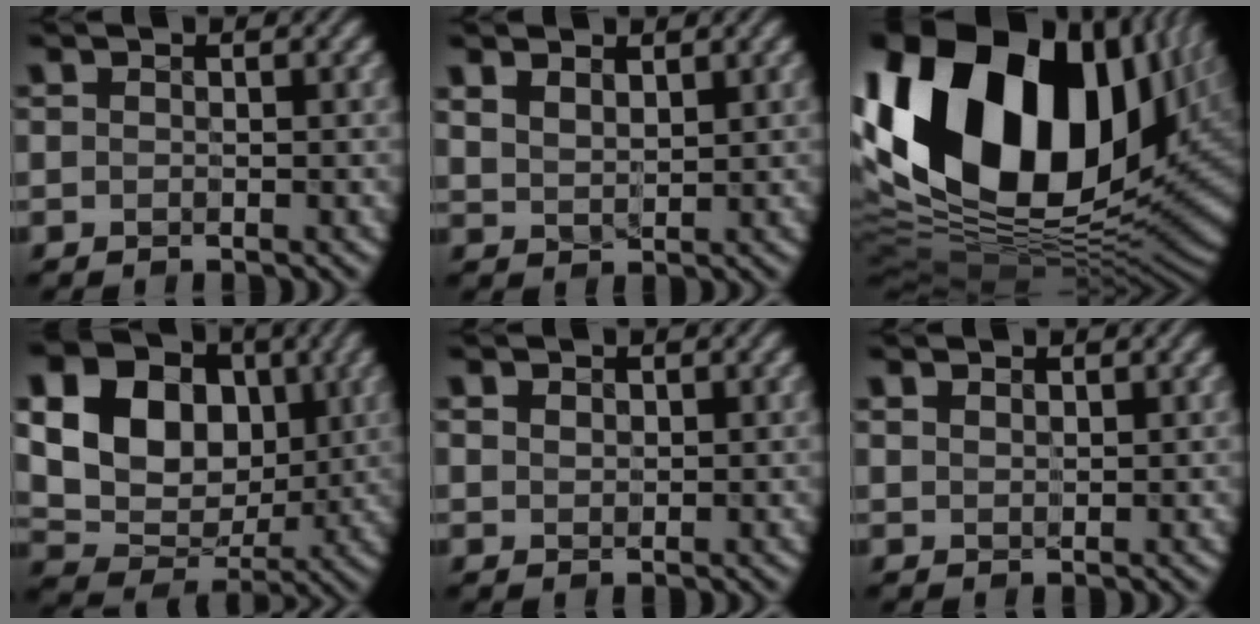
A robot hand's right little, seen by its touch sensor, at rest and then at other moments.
{"total": 3.1, "force": [2.0, 1.7, 1.7], "torque": [-0.039, 0.008, 0.031]}
{"total": 21.7, "force": [5.9, 14.0, 15.5], "torque": [-0.352, 0.014, 0.113]}
{"total": 14.2, "force": [3.2, 11.0, 8.4], "torque": [-0.178, 0.038, 0.055]}
{"total": 1.1, "force": [0.6, 0.8, 0.5], "torque": [-0.014, 0.001, 0.013]}
{"total": 1.3, "force": [1.0, 0.7, 0.5], "torque": [-0.012, 0.003, 0.019]}